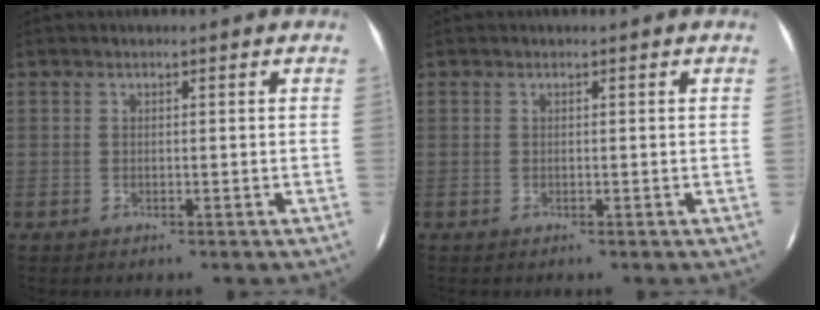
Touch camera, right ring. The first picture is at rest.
{"total": 0.0}